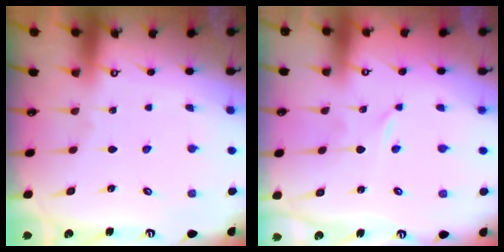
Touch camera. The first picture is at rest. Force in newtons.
{"total": 0.0}